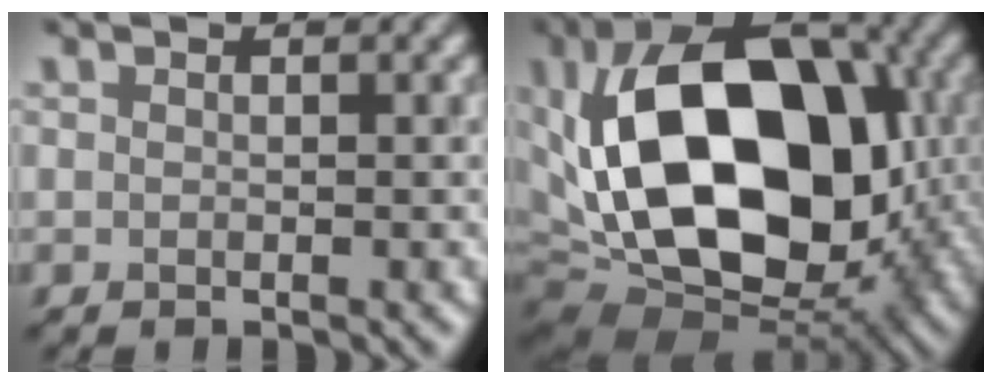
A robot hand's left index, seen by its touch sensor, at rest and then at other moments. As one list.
[{"total": 18.7, "force": [0.9, 12.1, 14.1], "torque": [-0.264, 0.001, 0.011]}]